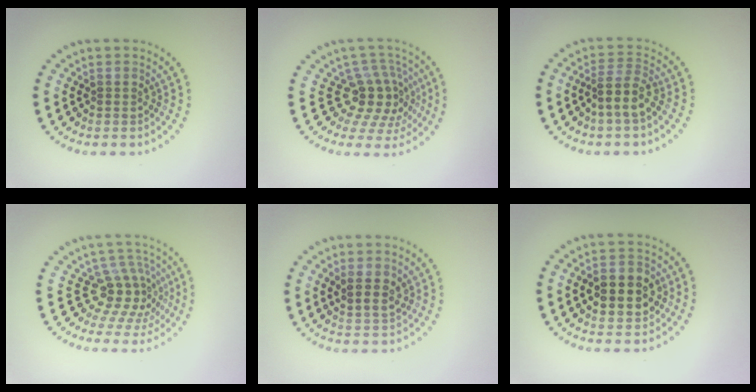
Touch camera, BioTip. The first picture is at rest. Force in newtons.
{"total": 4.3, "press": 3.4, "slide": 2.7}
{"total": 2.8, "press": 2.4, "slide": 1.5}
{"total": 4.2, "press": 2.9, "slide": 3.0}
{"total": 2.5, "press": 2.3, "slide": 0.9}
{"total": 4.7, "press": 4.7, "slide": 0.3}